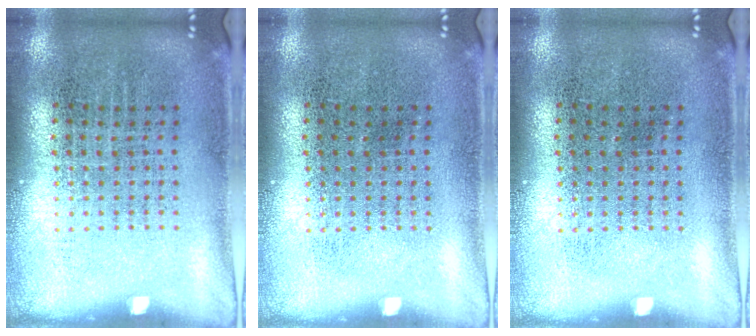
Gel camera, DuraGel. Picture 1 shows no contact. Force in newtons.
{"total": 0.0}
{"total": 0.0}